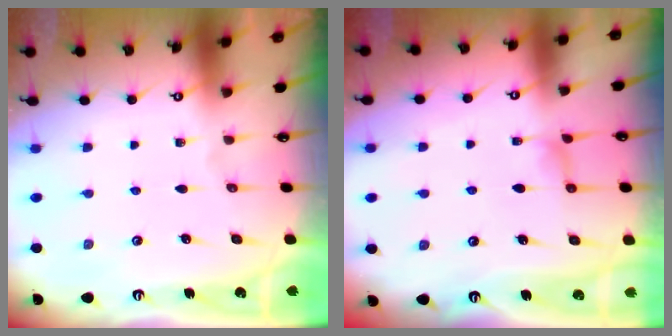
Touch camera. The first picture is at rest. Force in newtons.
{"total": 2.2, "press": 2.2, "slide": 0.4}